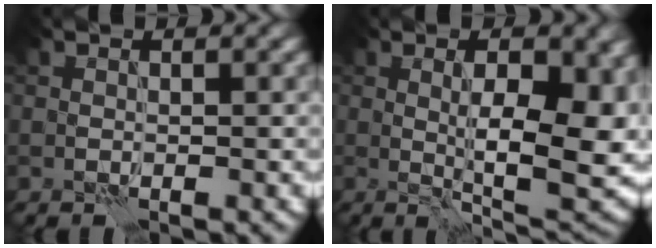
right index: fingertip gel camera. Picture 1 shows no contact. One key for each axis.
{"total": 11.7, "fx": 0.1, "fy": 3.9, "fz": 11.0, "tx": -0.136, "ty": -0.004, "tz": 0.006}